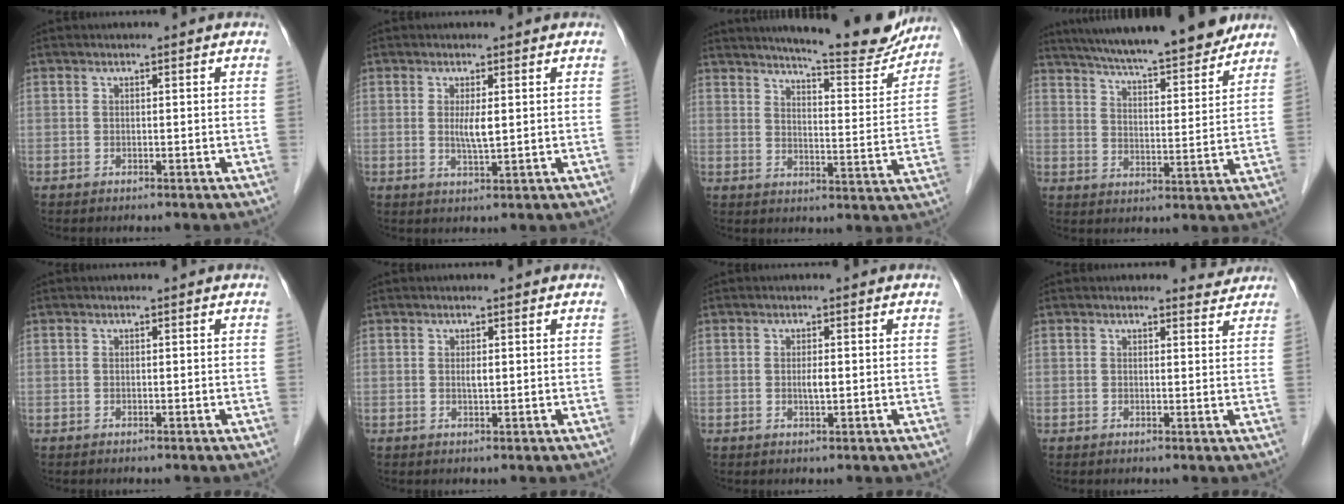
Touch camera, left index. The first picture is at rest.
{"total": 2.7, "force": [0.5, 0.3, 2.6], "torque": [-0.053, -0.006, 0.012]}
{"total": 16.7, "force": [15.3, 1.4, 6.4], "torque": [-0.091, -0.047, 0.193]}
{"total": 19.3, "force": [17.0, 1.8, 8.8], "torque": [-0.140, 0.007, 0.248]}
{"total": 0.0}
{"total": 0.9, "force": [0.3, 0.2, 0.8], "torque": [-0.019, -0.001, 0.005]}
{"total": 1.3, "force": [0.0, 0.2, 1.3], "torque": [-0.025, -0.001, 0.001]}
{"total": 2.1, "force": [2.0, 0.4, -0.3], "torque": [-0.002, -0.012, 0.015]}